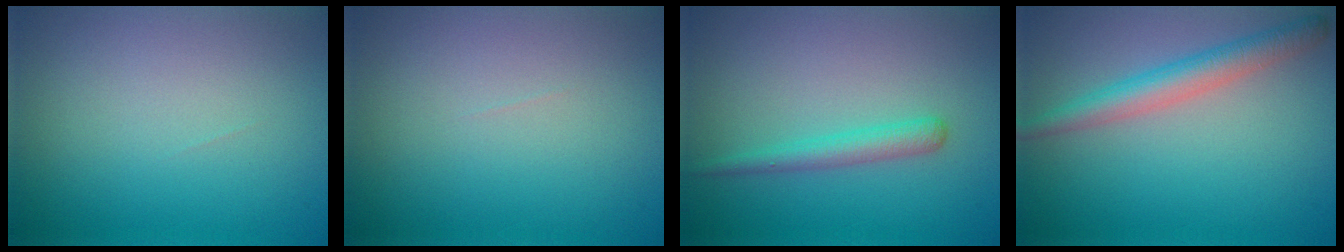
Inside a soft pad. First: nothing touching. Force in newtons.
{"total": 0.0}
{"total": 2.0, "press": 2.0, "slide": 0.1}
{"total": 3.6, "press": 3.5, "slide": 0.3}